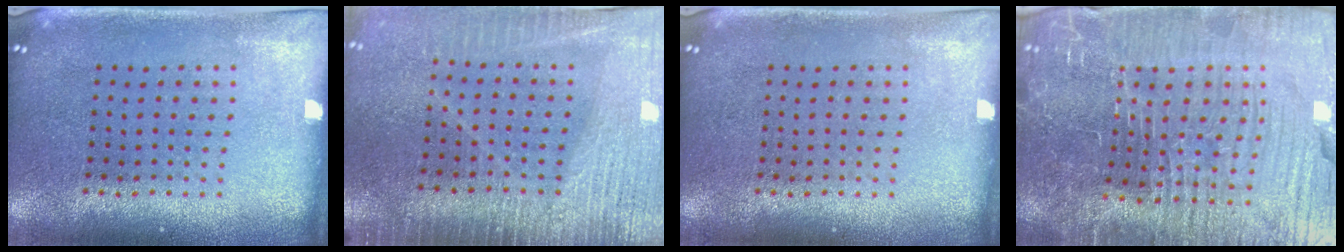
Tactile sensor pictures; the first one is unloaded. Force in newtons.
{"total": 3.6, "press": 3.2, "slide": 1.6}
{"total": 0.0}
{"total": 7.4, "press": 6.5, "slide": 3.5}